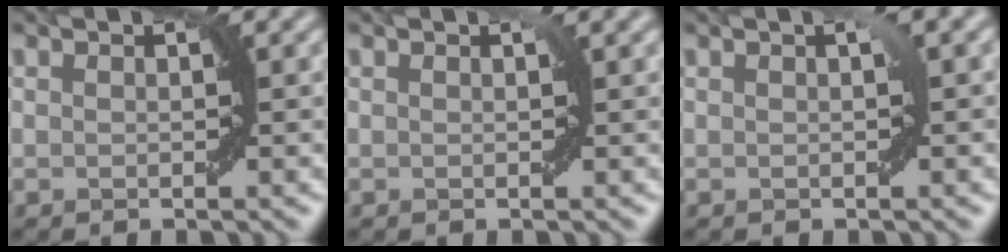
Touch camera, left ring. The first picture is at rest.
{"total": 0.7, "force": [0.4, 0.0, 0.6], "torque": [-0.006, 0.003, 0.007]}
{"total": 1.3, "force": [0.3, 0.0, 1.2], "torque": [-0.018, 0.009, 0.006]}